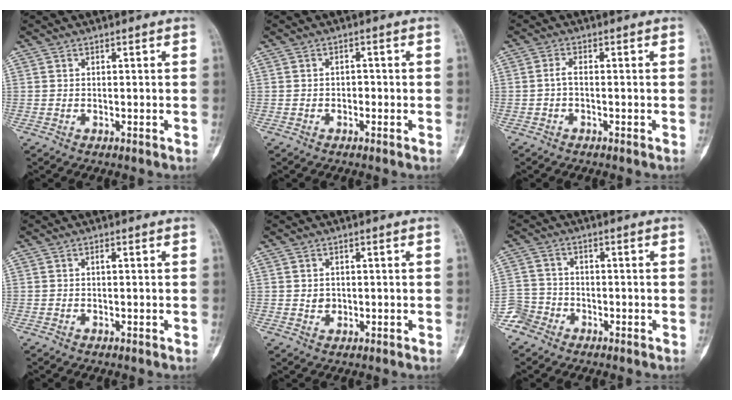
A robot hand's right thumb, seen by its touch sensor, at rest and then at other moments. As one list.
[{"total": 1.3, "force": [-0.5, 1.0, 0.7], "torque": [-0.001, 0.006, -0.012]}, {"total": 1.6, "force": [-0.5, 0.5, 1.5], "torque": [-0.028, 0.002, -0.013]}, {"total": 0.7, "force": [0.0, 0.3, 0.6], "torque": [-0.008, 0.001, -0.002]}, {"total": 1.9, "force": [0.0, 1.6, 0.9], "torque": [-0.008, 0.002, 0.004]}, {"total": 4.5, "force": [-3.0, 3.3, 0.0], "torque": [0.021, 0.018, -0.067]}]